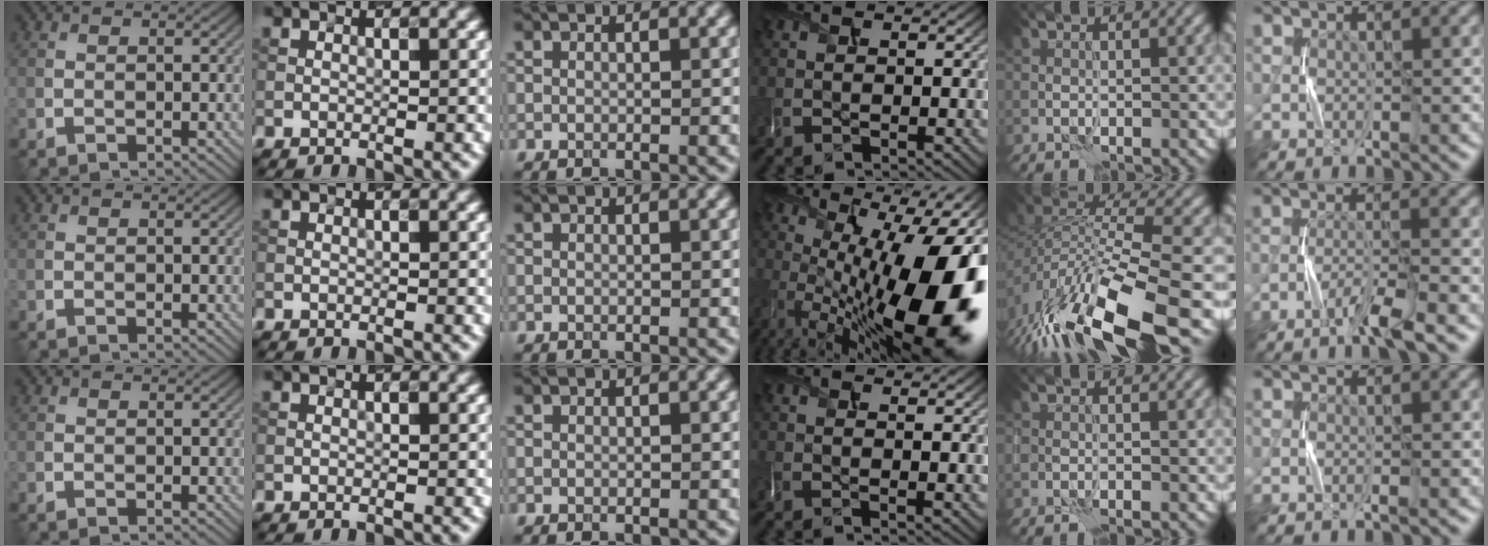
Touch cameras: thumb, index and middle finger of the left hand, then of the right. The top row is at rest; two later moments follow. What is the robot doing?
{"motion": "press", "object": "grip strengthener"}